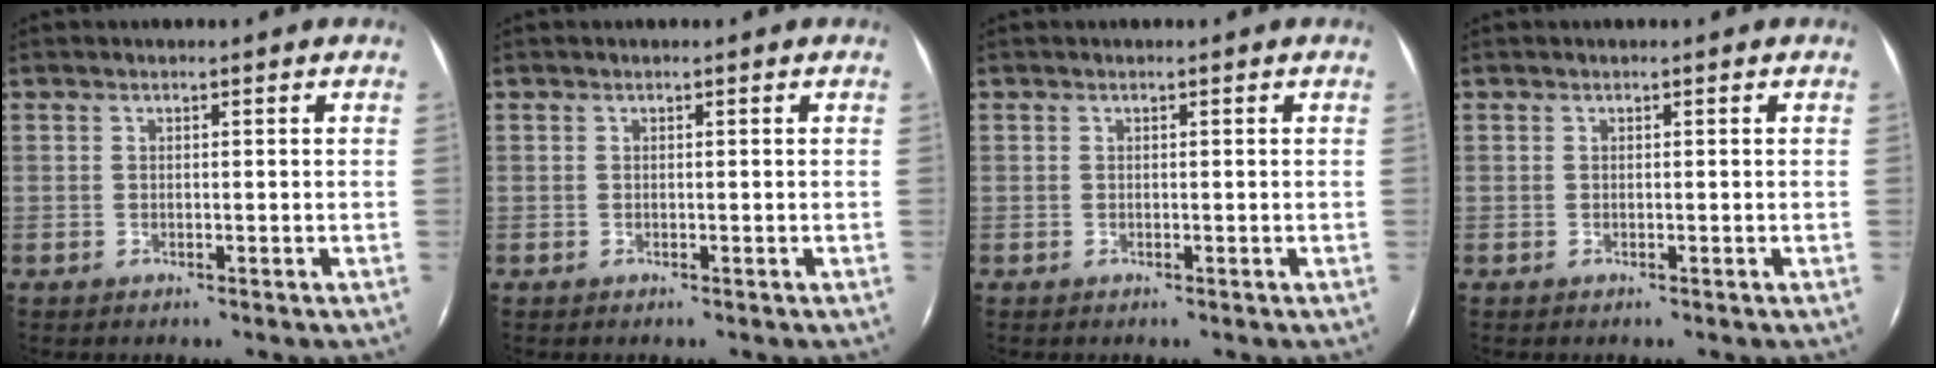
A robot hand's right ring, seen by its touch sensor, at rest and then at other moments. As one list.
[{"total": 0.0}, {"total": 0.0}, {"total": 0.0}]